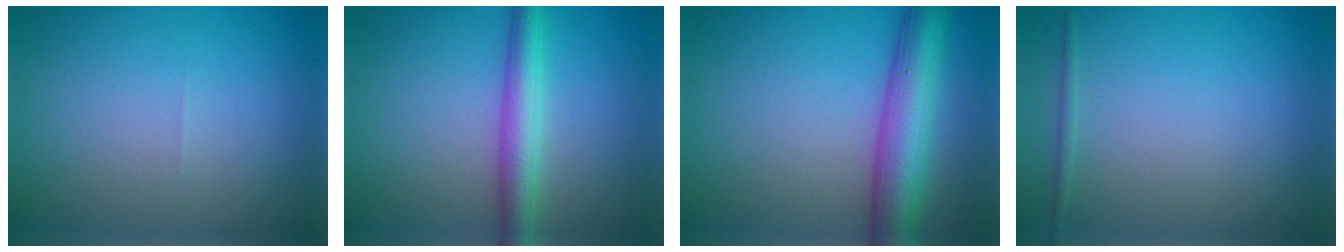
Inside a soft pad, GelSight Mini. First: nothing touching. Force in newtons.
{"total": 4.0, "press": 4.0, "slide": 0.0}
{"total": 7.4, "press": 7.4, "slide": 0.3}
{"total": 0.5, "press": 0.5, "slide": 0.1}